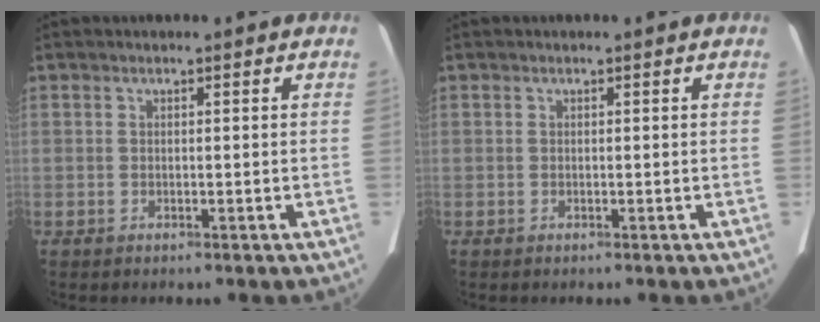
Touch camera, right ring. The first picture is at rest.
{"total": 0.0}